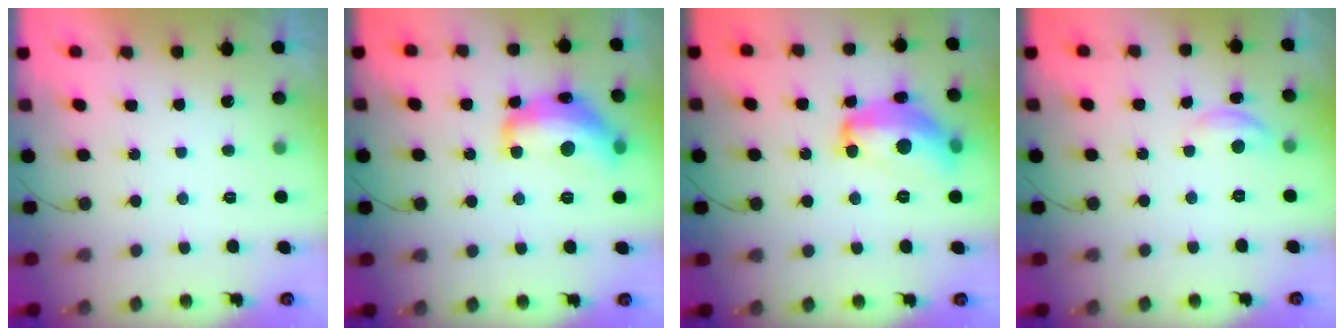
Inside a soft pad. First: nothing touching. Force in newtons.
{"total": 16.7, "press": 16.6, "slide": 1.1}
{"total": 16.6, "press": 16.6, "slide": 0.6}
{"total": 6.0, "press": 6.0, "slide": 0.4}